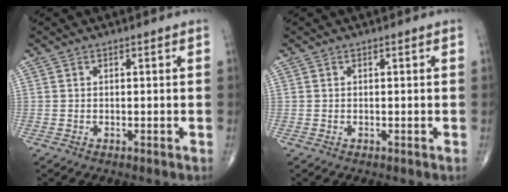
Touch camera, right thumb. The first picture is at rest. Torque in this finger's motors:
{"motor_torque": [0.02, -0.01, 0.11, 0.03, 0.01]}